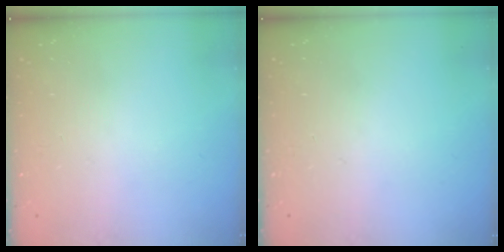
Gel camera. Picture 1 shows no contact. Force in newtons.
{"total": 0.0}